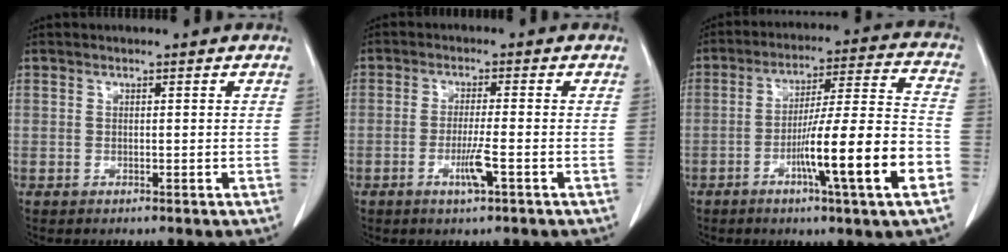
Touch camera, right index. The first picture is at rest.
{"total": 3.9, "force": [-1.6, -0.2, 3.6], "torque": [-0.069, -0.007, -0.029]}
{"total": 16.0, "force": [-6.0, -0.3, 14.8], "torque": [-0.245, 0.000, -0.093]}